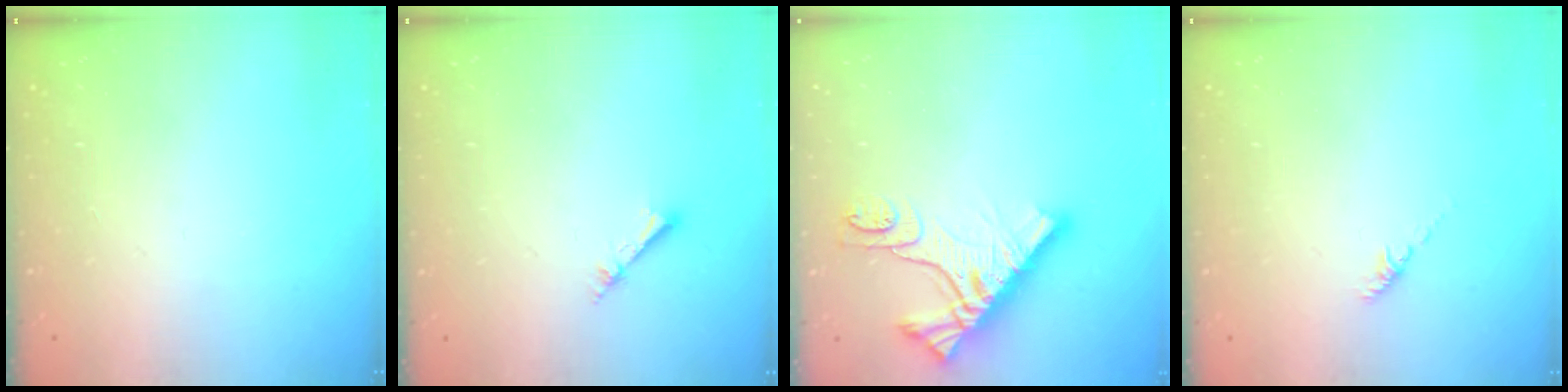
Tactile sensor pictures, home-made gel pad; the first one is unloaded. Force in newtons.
{"total": 2.1, "press": 2.1, "slide": 0.3}
{"total": 11.4, "press": 11.3, "slide": 1.3}
{"total": 1.2, "press": 1.1, "slide": 0.5}